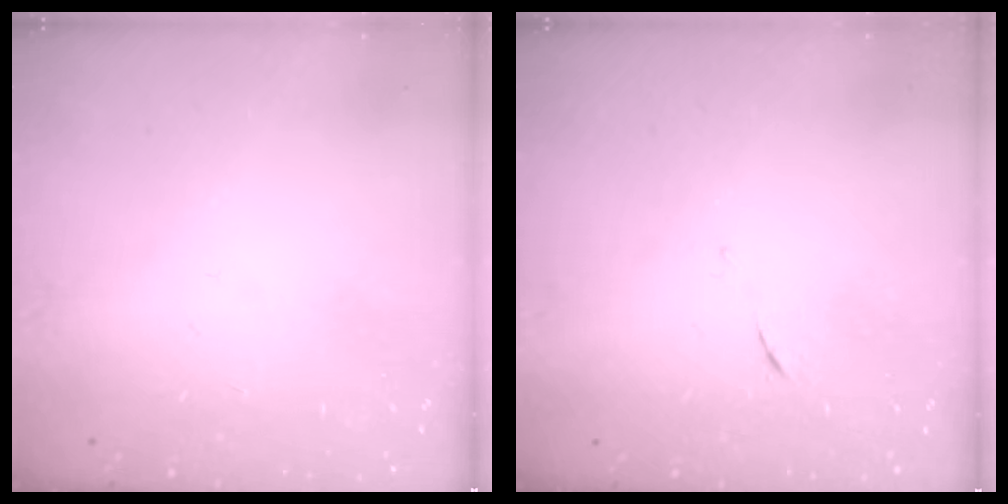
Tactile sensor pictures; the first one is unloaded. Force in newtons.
{"total": 5.1, "press": 5.1, "slide": 0.4}